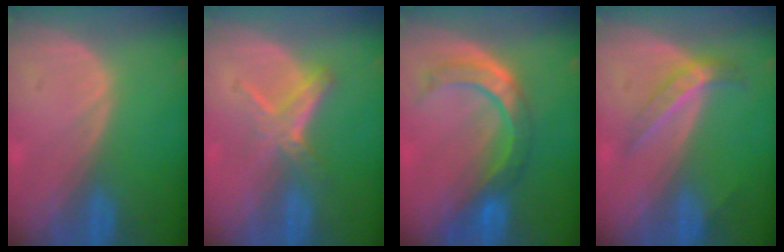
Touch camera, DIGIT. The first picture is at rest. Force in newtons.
{"total": 4.9, "press": 4.8, "slide": 0.9}
{"total": 7.8, "press": 7.2, "slide": 3.0}
{"total": 4.5, "press": 3.9, "slide": 2.1}